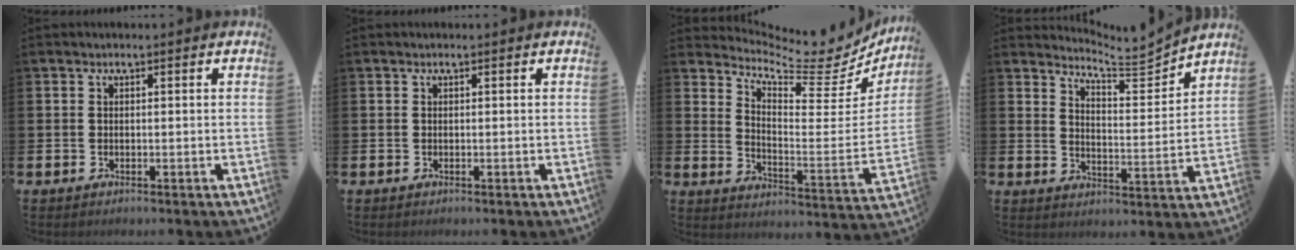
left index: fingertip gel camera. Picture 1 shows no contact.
{"total": 0.0}
{"total": 7.4, "force": [6.6, 2.0, 2.4], "torque": [-0.055, -0.066, 0.106]}
{"total": 5.5, "force": [5.4, 0.2, 1.0], "torque": [-0.038, -0.049, 0.090]}